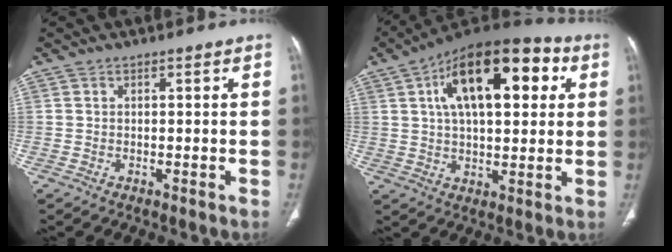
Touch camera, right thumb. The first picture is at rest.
{"total": 21.6, "force": [6.7, 10.2, 17.9], "torque": [-0.256, 0.016, 0.097]}